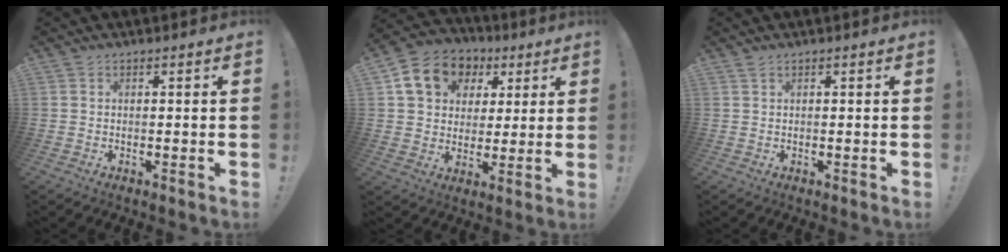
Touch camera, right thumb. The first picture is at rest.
{"total": 14.3, "force": [5.9, 11.4, 6.3], "torque": [-0.085, -0.019, 0.119]}
{"total": 0.8, "force": [0.7, 0.0, 0.2], "torque": [0.002, -0.002, 0.011]}